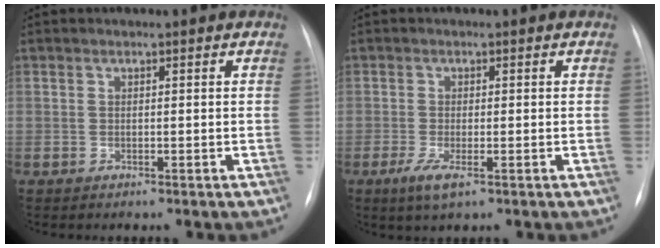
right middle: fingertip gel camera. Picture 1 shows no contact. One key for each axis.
{"total": 3.2, "fx": -1.5, "fy": 0.8, "fz": 2.7, "tx": -0.059, "ty": -0.008, "tz": -0.026}